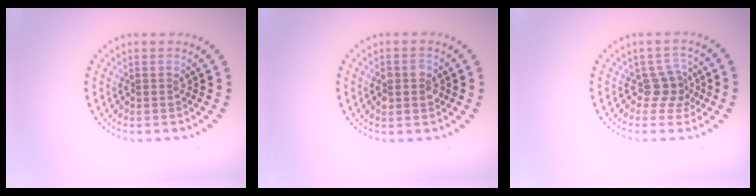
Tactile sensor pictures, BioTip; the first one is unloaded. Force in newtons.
{"total": 2.4, "press": 2.4, "slide": 0.2}
{"total": 2.2, "press": 1.8, "slide": 1.4}